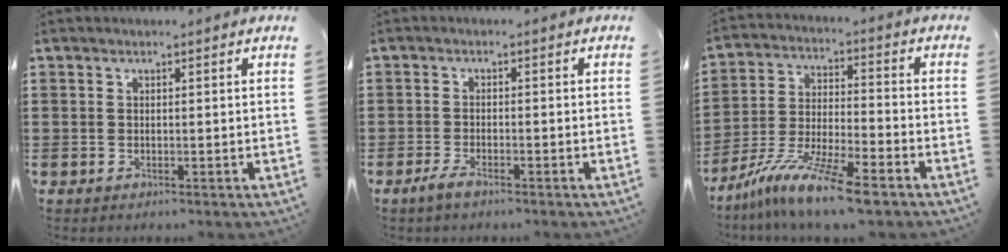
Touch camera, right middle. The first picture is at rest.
{"total": 2.1, "force": [-1.4, 0.4, 1.4], "torque": [-0.033, -0.001, -0.029]}
{"total": 11.1, "force": [-8.9, 0.2, 6.7], "torque": [-0.138, 0.001, -0.175]}